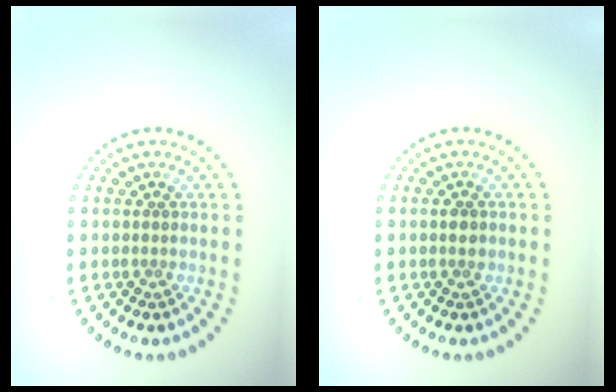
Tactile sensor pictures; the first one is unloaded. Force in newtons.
{"total": 1.0, "press": 1.0, "slide": 0.1}